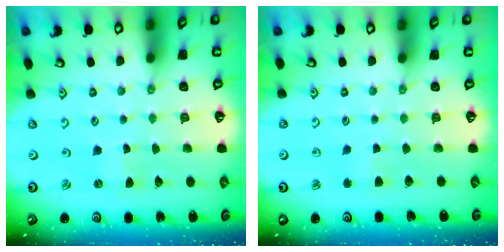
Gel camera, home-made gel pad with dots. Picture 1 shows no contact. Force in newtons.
{"total": 2.6, "press": 2.5, "slide": 0.5}